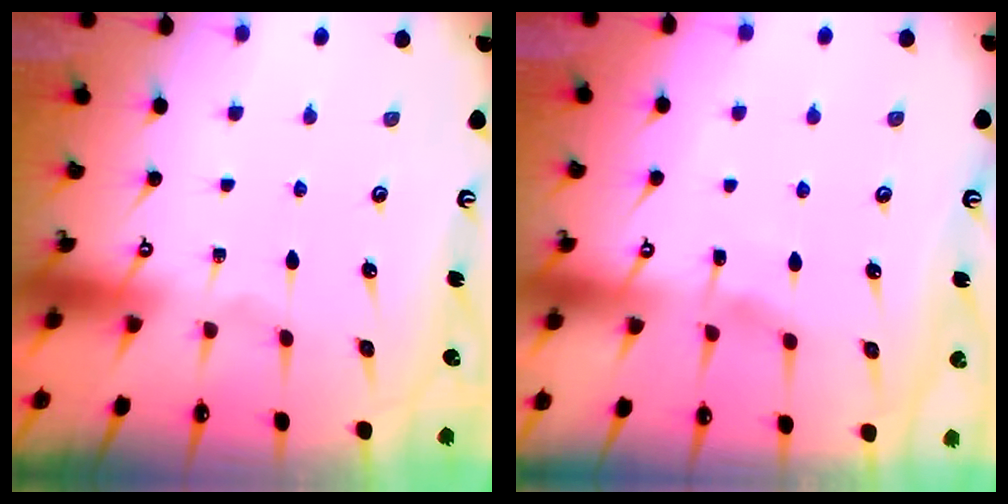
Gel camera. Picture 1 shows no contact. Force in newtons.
{"total": 2.5, "press": 2.5, "slide": 0.4}